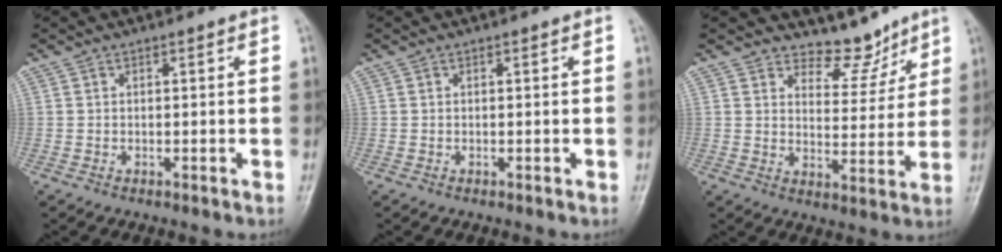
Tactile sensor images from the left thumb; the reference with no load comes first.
{"total": 0.0}
{"total": 7.0, "force": [6.2, 3.2, 1.1], "torque": [0.017, -0.054, 0.102]}